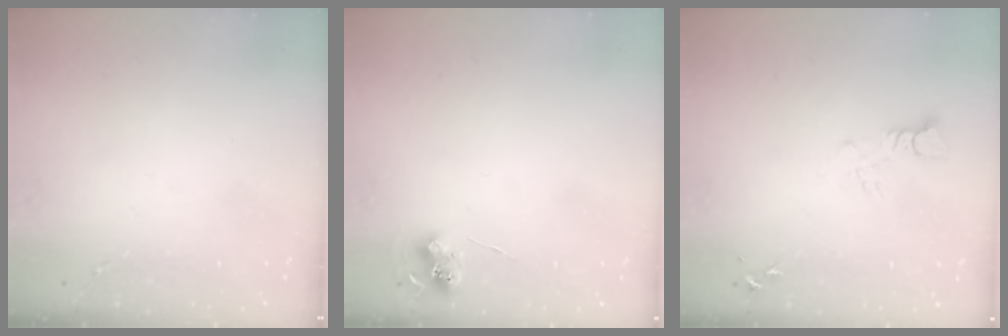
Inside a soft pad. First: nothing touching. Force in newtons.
{"total": 6.2, "press": 6.2, "slide": 0.5}
{"total": 3.2, "press": 3.2, "slide": 0.2}